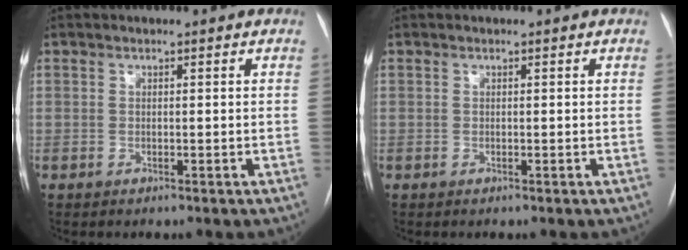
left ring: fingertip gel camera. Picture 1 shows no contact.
{"total": 0.0}